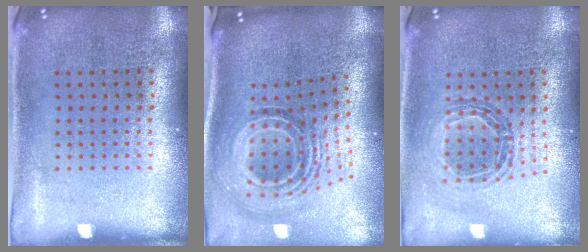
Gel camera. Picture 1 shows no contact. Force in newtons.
{"total": 2.2, "press": 1.6, "slide": 1.6}
{"total": 0.9, "press": 0.9, "slide": 0.1}